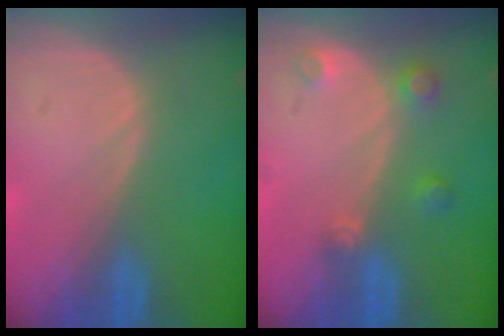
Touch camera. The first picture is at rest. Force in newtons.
{"total": 3.2, "press": 2.9, "slide": 1.4}